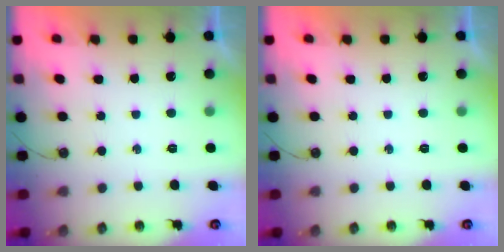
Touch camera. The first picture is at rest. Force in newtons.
{"total": 0.0}